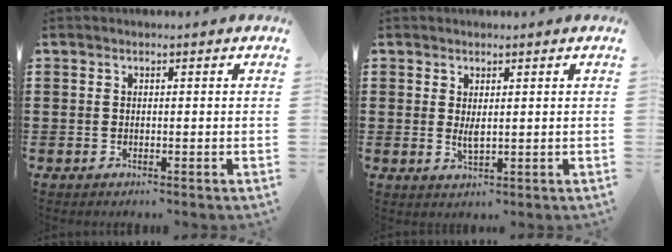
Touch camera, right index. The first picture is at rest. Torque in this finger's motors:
{"motor_torque": [2.14, 0.00, 0.22, -0.01]}